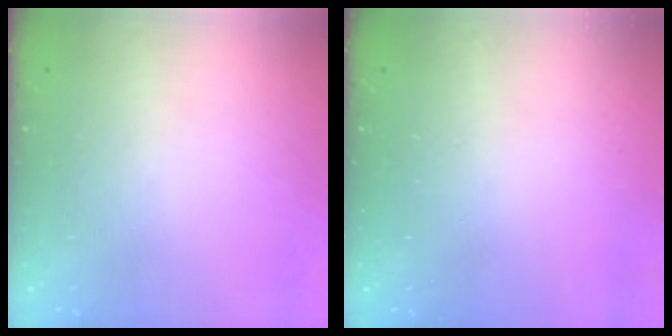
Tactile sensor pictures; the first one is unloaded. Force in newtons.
{"total": 0.0}